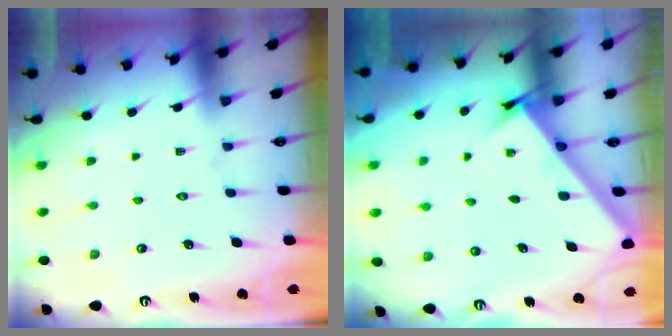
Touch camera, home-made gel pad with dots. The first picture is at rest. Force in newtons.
{"total": 3.1, "press": 3.1, "slide": 0.1}